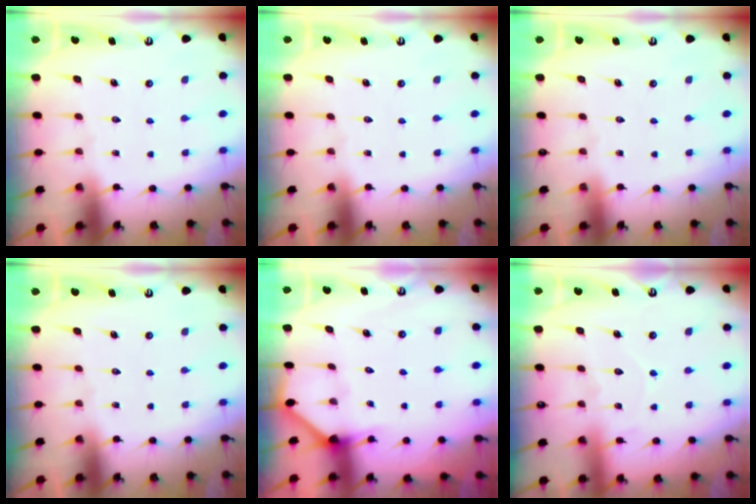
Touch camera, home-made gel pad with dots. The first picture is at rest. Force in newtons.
{"total": 0.0}
{"total": 0.0}
{"total": 0.0}
{"total": 2.9, "press": 2.9, "slide": 0.2}
{"total": 5.9, "press": 5.8, "slide": 0.5}